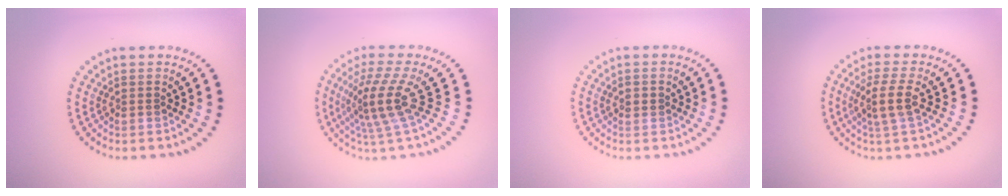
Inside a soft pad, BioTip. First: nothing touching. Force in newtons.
{"total": 4.3, "press": 2.9, "slide": 3.1}
{"total": 1.2, "press": 1.2, "slide": 0.1}
{"total": 2.7, "press": 2.3, "slide": 1.5}